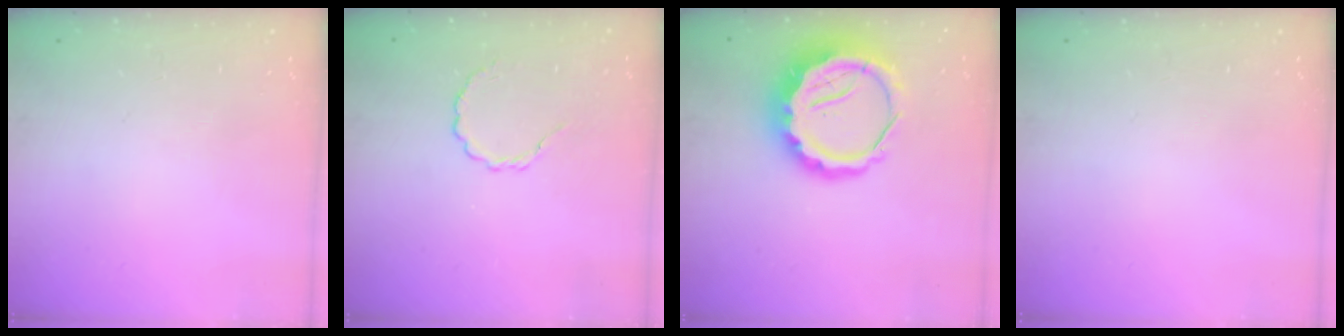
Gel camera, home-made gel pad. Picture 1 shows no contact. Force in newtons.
{"total": 2.9, "press": 2.6, "slide": 1.1}
{"total": 11.9, "press": 11.6, "slide": 2.4}
{"total": 0.0}